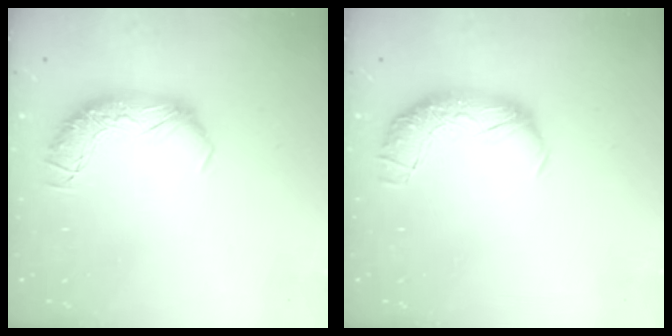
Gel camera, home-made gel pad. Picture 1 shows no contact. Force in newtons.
{"total": 2.5, "press": 1.2, "slide": 2.2}